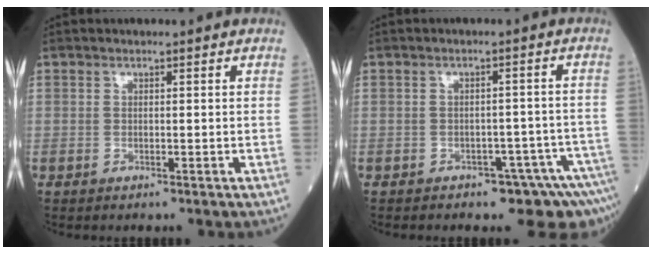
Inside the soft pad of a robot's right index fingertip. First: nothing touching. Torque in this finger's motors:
{"motor_torque": [0.29, -0.67, 0.26, 0.00]}